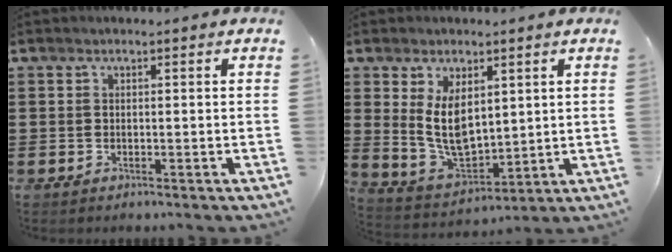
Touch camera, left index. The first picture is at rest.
{"total": 8.0, "force": [3.0, 4.5, 5.9], "torque": [-0.124, -0.018, 0.053]}